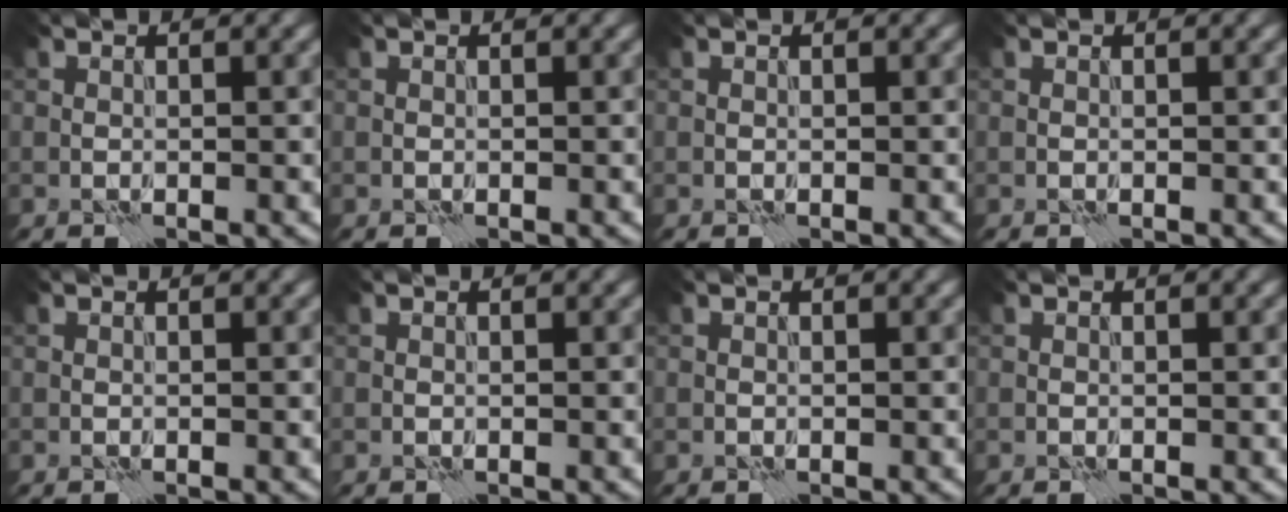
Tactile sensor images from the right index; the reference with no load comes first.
{"total": 0.0}
{"total": 0.0}
{"total": 0.0}
{"total": 0.0}
{"total": 0.0}
{"total": 0.0}
{"total": 0.0}